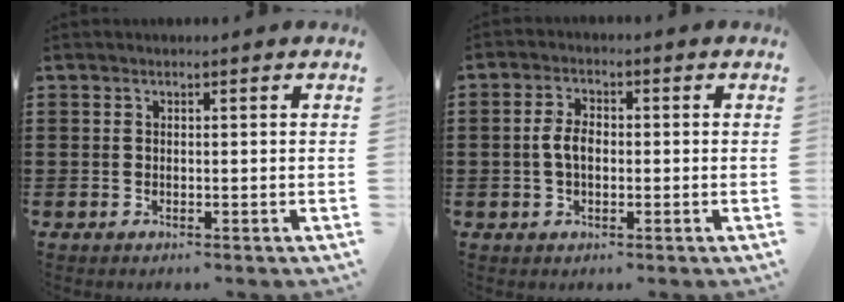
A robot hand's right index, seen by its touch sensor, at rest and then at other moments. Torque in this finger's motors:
{"motor_torque": [1.18, 0.16, 0.52, 0.13]}